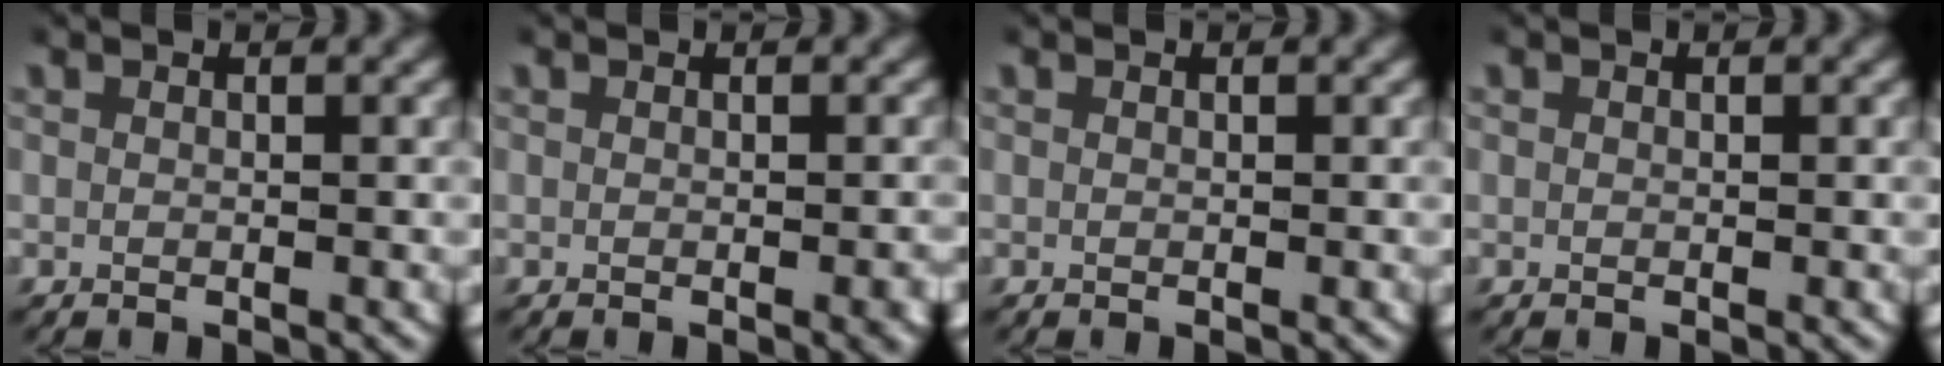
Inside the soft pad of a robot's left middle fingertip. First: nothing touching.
{"total": 0.7, "force": [-0.3, 0.0, 0.7], "torque": [-0.003, 0.004, -0.005]}
{"total": 0.0}
{"total": 0.0}